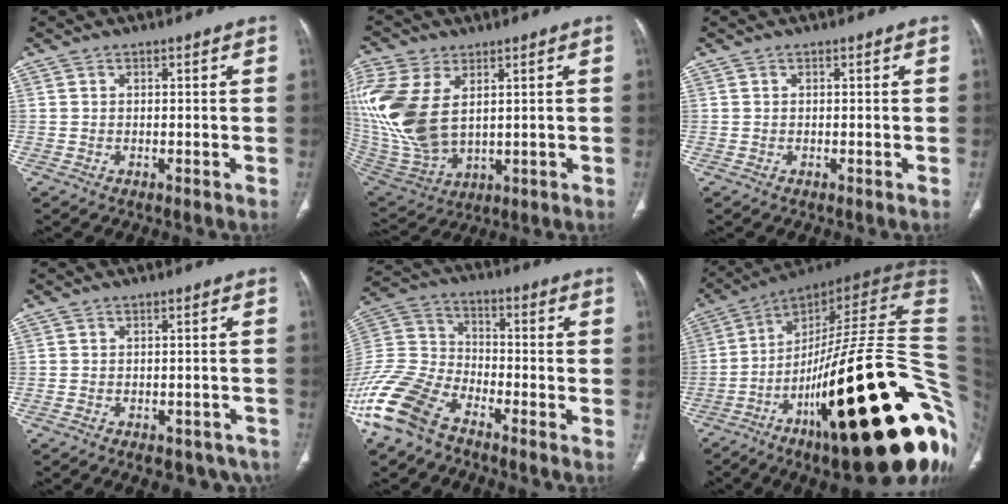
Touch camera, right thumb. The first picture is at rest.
{"total": 20.0, "force": [4.4, 12.2, 15.2], "torque": [-0.361, -0.023, 0.100]}
{"total": 0.0}
{"total": 9.2, "force": [-6.9, 4.6, 3.9], "torque": [-0.035, 0.034, -0.079]}
{"total": 15.7, "force": [-11.0, 7.9, 8.0], "torque": [-0.173, 0.048, -0.219]}
{"total": 41.3, "force": [-10.9, 10.2, 38.5], "torque": [-0.468, 0.068, -0.171]}